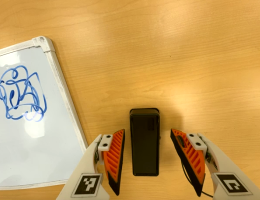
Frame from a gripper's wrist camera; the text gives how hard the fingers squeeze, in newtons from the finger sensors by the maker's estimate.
{"total": 0.0}